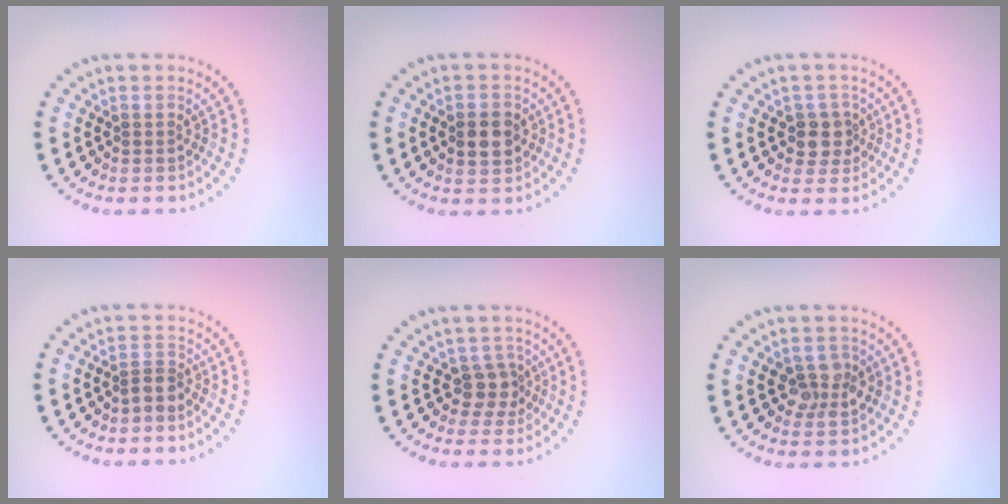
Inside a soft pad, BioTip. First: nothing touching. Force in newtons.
{"total": 2.7, "press": 2.7, "slide": 0.0}
{"total": 2.3, "press": 2.1, "slide": 1.1}
{"total": 1.5, "press": 1.0, "slide": 1.1}
{"total": 2.4, "press": 1.9, "slide": 1.5}
{"total": 2.6, "press": 2.6, "slide": 0.3}